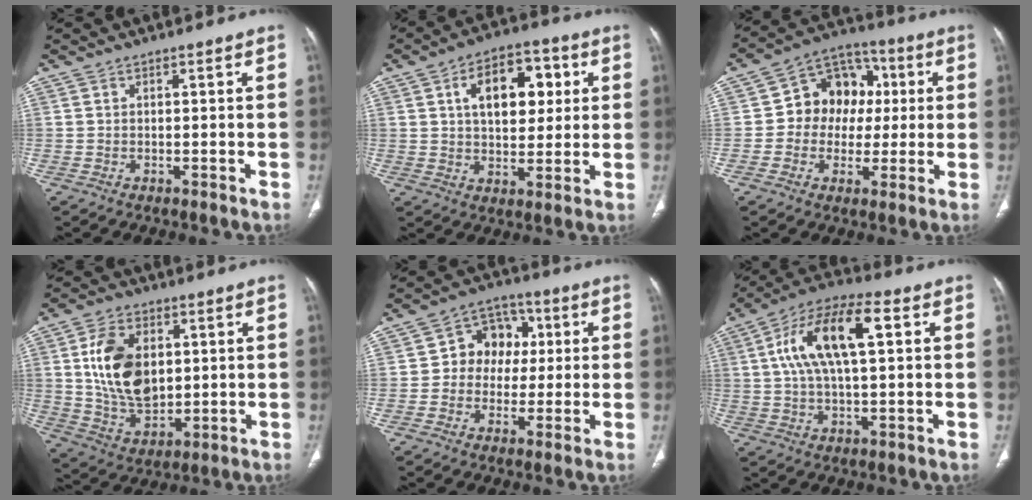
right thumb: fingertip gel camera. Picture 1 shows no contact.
{"total": 13.9, "force": [3.8, 8.2, 10.5], "torque": [-0.124, 0.006, 0.057]}
{"total": 12.5, "force": [0.9, 10.4, 6.9], "torque": [-0.056, 0.023, 0.005]}
{"total": 14.9, "force": [2.7, 9.6, 11.1], "torque": [-0.176, -0.016, 0.058]}
{"total": 9.5, "force": [1.0, 7.9, 5.1], "torque": [-0.028, 0.016, 0.006]}
{"total": 15.3, "force": [3.7, 6.3, 13.5], "torque": [-0.253, 0.023, 0.062]}